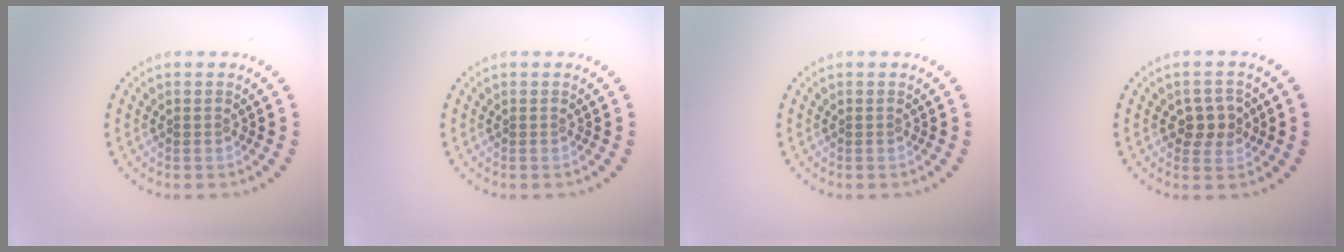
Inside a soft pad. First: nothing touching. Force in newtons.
{"total": 0.0}
{"total": 0.0}
{"total": 2.5, "press": 2.5, "slide": 0.6}